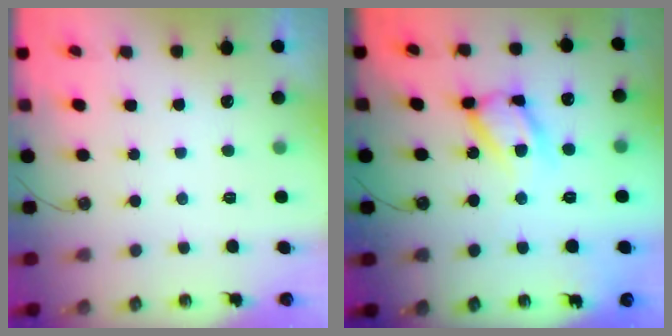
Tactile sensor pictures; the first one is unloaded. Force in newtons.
{"total": 13.8, "press": 13.7, "slide": 1.3}